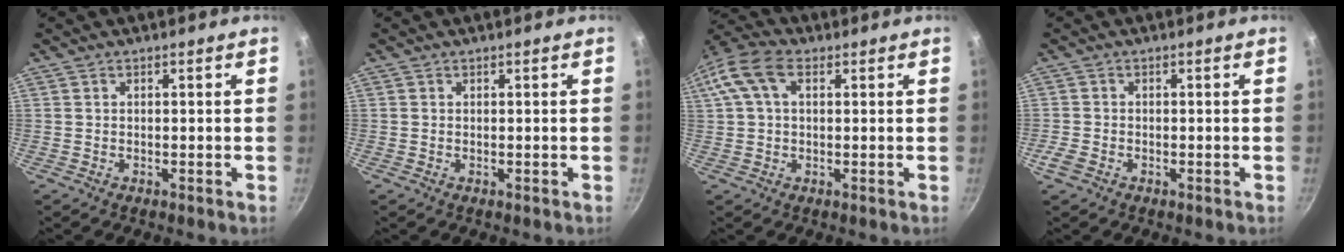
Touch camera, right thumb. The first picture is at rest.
{"total": 0.0}
{"total": 10.7, "force": [3.3, 6.7, 7.8], "torque": [-0.161, 0.033, 0.049]}
{"total": 2.6, "force": [-1.3, 1.9, 1.3], "torque": [-0.029, 0.004, -0.027]}